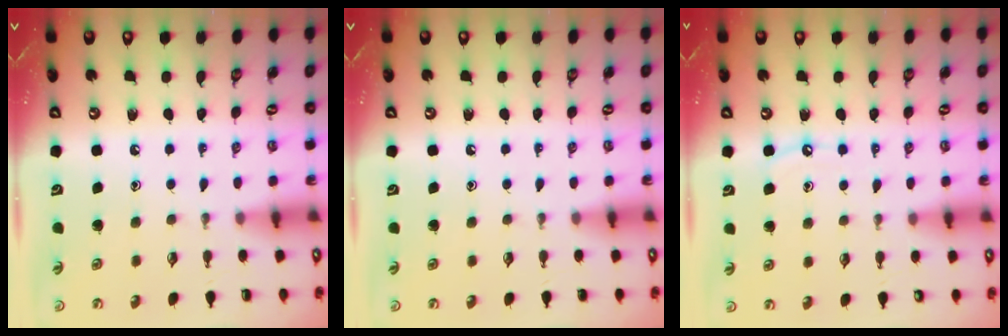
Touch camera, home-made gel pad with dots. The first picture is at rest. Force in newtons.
{"total": 0.0}
{"total": 6.2, "press": 6.2, "slide": 0.7}